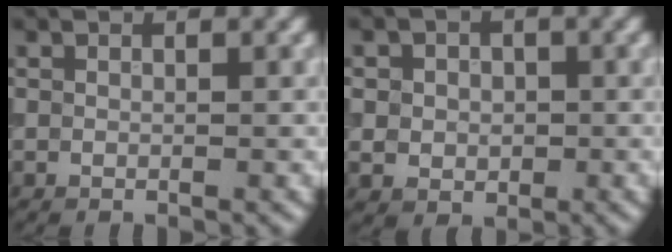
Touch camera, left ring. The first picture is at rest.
{"total": 2.8, "force": [0.1, 2.5, 1.2], "torque": [-0.015, 0.001, -0.011]}